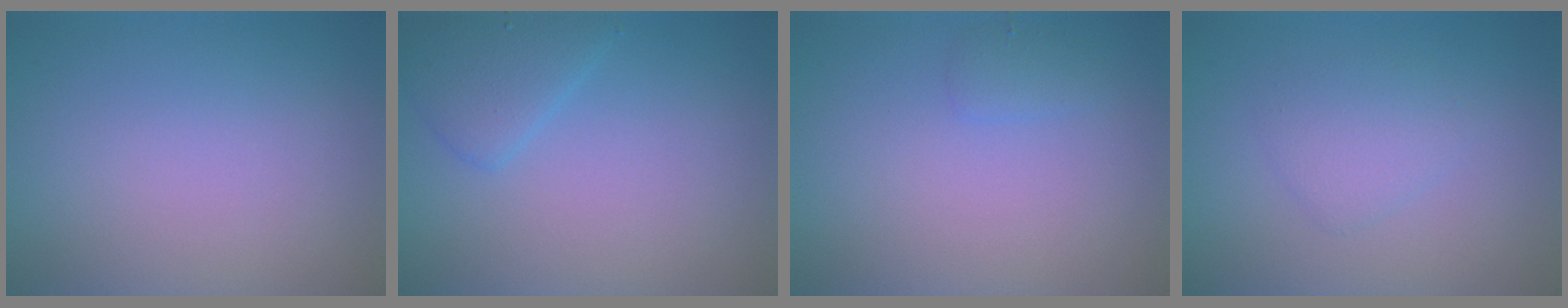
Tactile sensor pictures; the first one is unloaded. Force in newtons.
{"total": 2.6, "press": 2.6, "slide": 0.2}
{"total": 1.0, "press": 0.9, "slide": 0.1}
{"total": 2.0, "press": 2.0, "slide": 0.1}